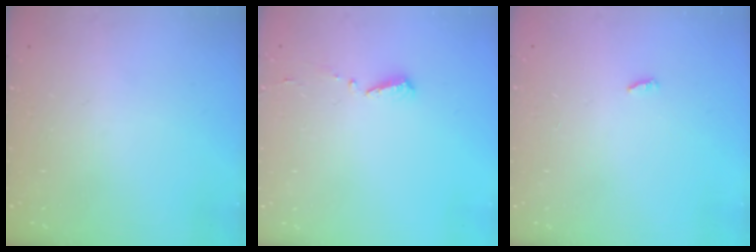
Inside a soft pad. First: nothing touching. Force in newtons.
{"total": 4.7, "press": 4.7, "slide": 0.4}
{"total": 2.3, "press": 2.3, "slide": 0.2}